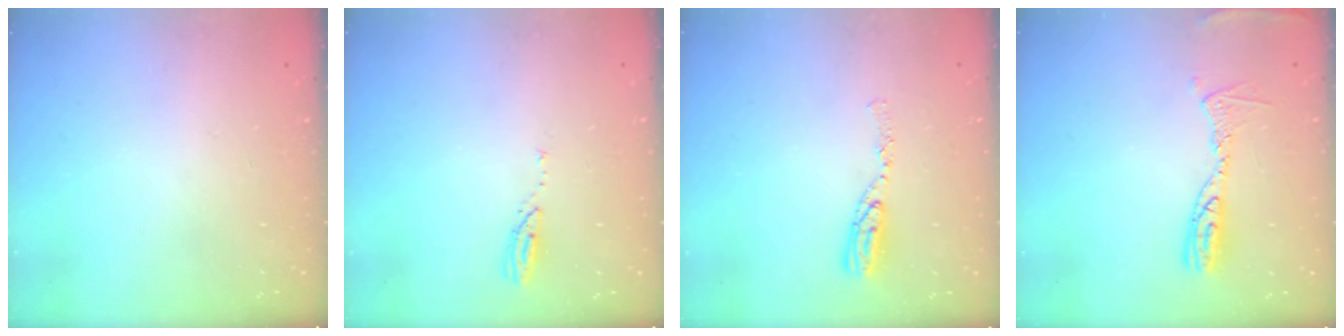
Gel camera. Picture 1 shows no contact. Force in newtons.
{"total": 2.9, "press": 2.9, "slide": 0.3}
{"total": 7.0, "press": 7.0, "slide": 0.6}
{"total": 9.9, "press": 9.9, "slide": 0.8}